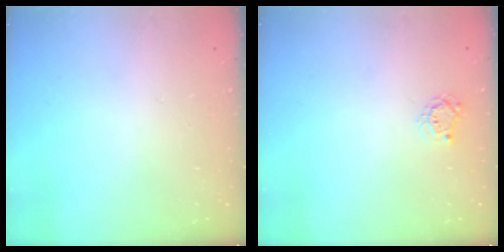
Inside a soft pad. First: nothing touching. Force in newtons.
{"total": 4.1, "press": 4.1, "slide": 0.5}